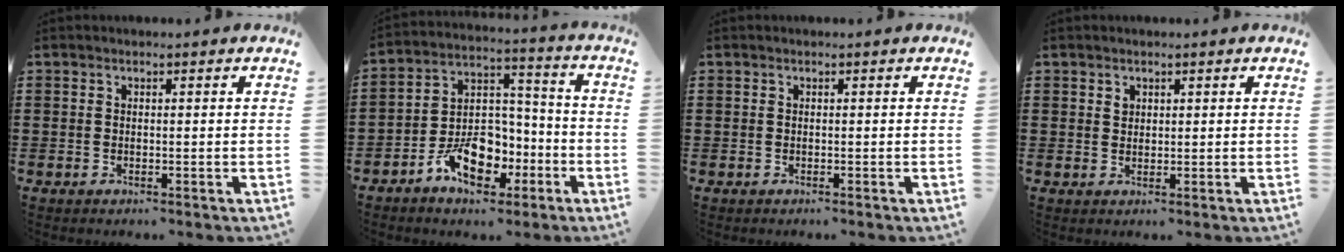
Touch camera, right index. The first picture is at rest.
{"total": 10.5, "force": [-5.3, 6.9, 6.0], "torque": [-0.112, 0.022, -0.092]}
{"total": 0.0}
{"total": 1.1, "force": [0.7, 0.8, 0.3], "torque": [-0.009, 0.002, 0.014]}